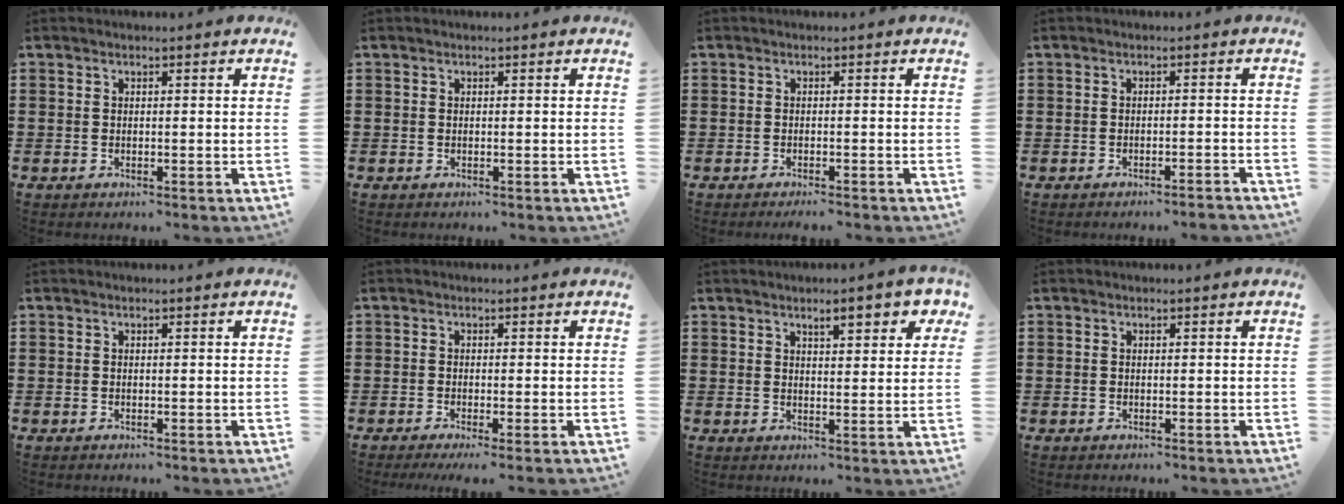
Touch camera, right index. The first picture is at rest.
{"total": 0.0}
{"total": 0.8, "force": [-0.8, -0.1, 0.2], "torque": [-0.006, -0.002, -0.016]}
{"total": 1.4, "force": [-1.3, -0.2, 0.6], "torque": [-0.010, 0.001, -0.025]}
{"total": 0.0}
{"total": 1.0, "force": [-0.7, -0.2, 0.8], "torque": [-0.014, -0.005, -0.011]}
{"total": 4.5, "force": [3.0, 1.3, 3.1], "torque": [-0.043, -0.001, 0.046]}
{"total": 0.0}